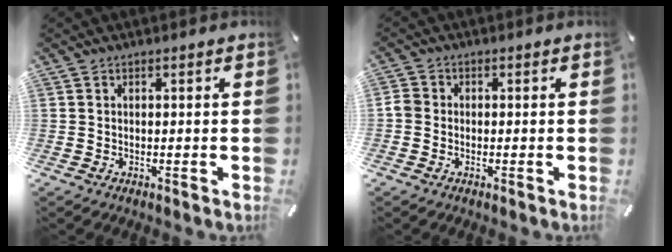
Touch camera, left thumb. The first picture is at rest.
{"total": 2.3, "force": [-0.9, 1.8, 0.9], "torque": [-0.017, 0.005, -0.017]}